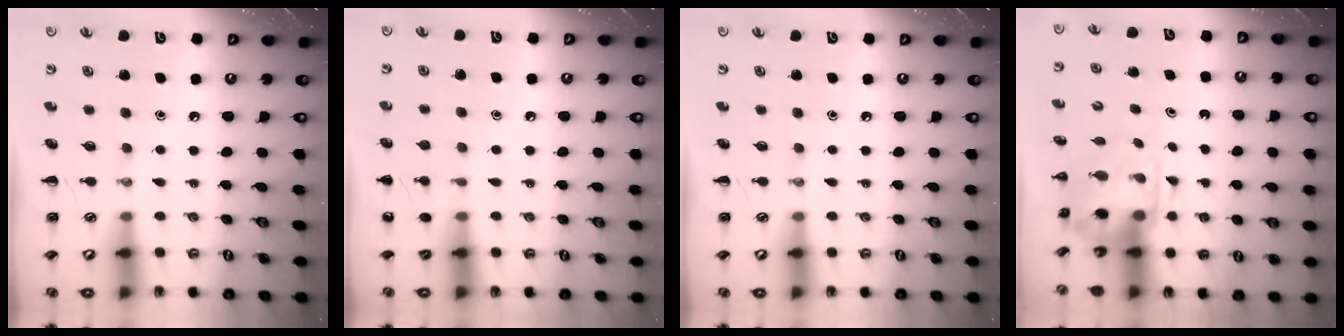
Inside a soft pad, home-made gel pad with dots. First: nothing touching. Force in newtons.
{"total": 5.4, "press": 5.2, "slide": 1.6}
{"total": 0.0}
{"total": 5.5, "press": 5.4, "slide": 0.9}